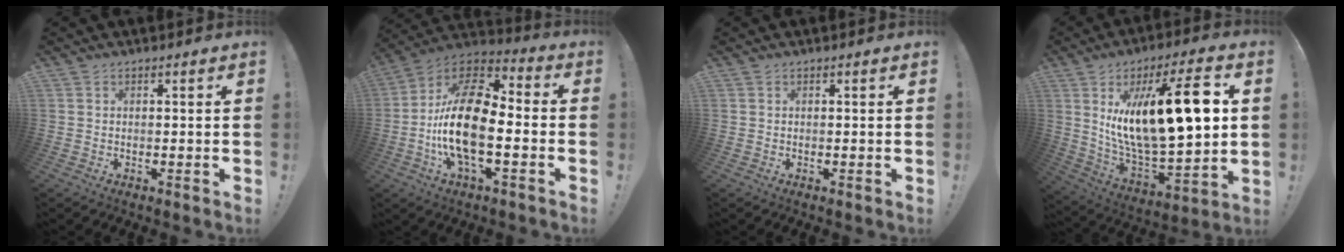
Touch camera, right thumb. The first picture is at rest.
{"total": 20.7, "force": [-3.9, 9.7, 17.8], "torque": [-0.352, 0.022, -0.065]}
{"total": 0.0}
{"total": 25.3, "force": [6.8, 8.8, 22.7], "torque": [-0.379, -0.041, 0.112]}